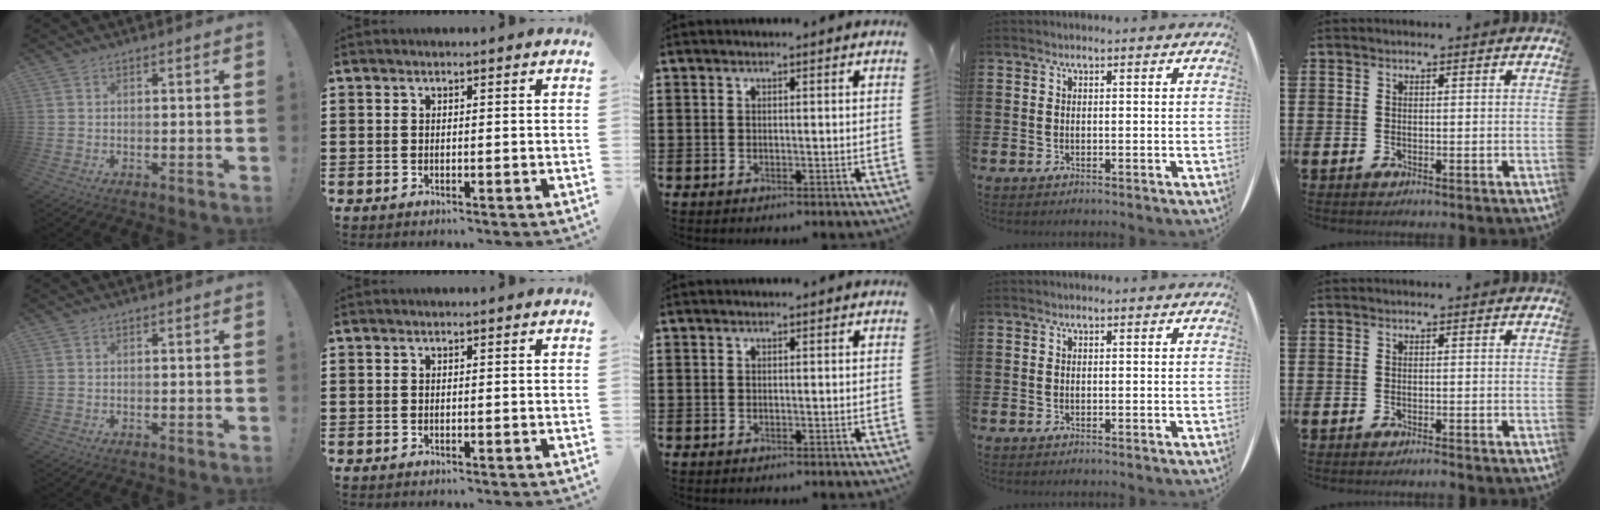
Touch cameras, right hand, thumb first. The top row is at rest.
{"little": {"total": 0.5, "force": [-0.5, 0.0, 0.3], "torque": [-0.004, -0.003, -0.009]}}